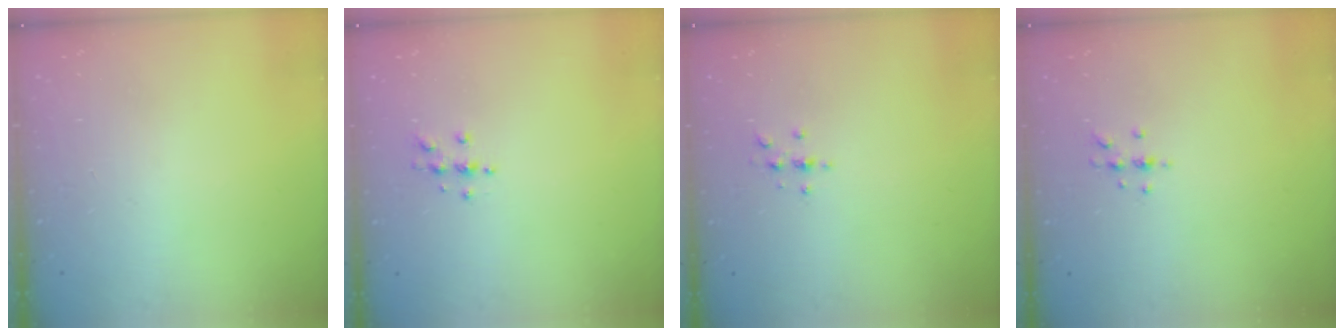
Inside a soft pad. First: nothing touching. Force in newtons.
{"total": 4.7, "press": 4.6, "slide": 0.5}
{"total": 2.2, "press": 2.1, "slide": 0.2}
{"total": 4.3, "press": 4.0, "slide": 1.4}